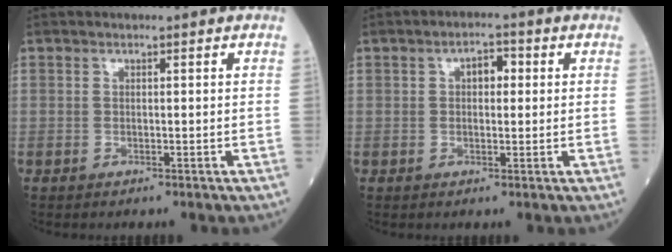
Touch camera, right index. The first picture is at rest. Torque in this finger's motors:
{"motor_torque": [0.05, 0.02, 0.02, 0.01]}